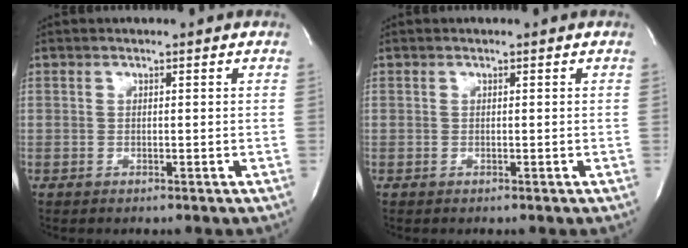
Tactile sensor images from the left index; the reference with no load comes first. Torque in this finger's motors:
{"motor_torque": [0.12, 0.07, -0.03, 0.00]}